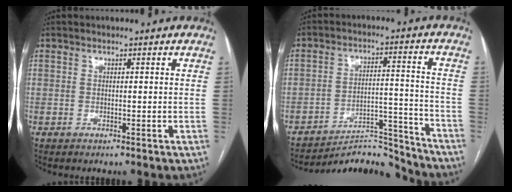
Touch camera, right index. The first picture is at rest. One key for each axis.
{"total": 10.7, "fx": -10.7, "fy": 1.0, "fz": -0.3, "tx": 0.017, "ty": 0.042, "tz": -0.168}